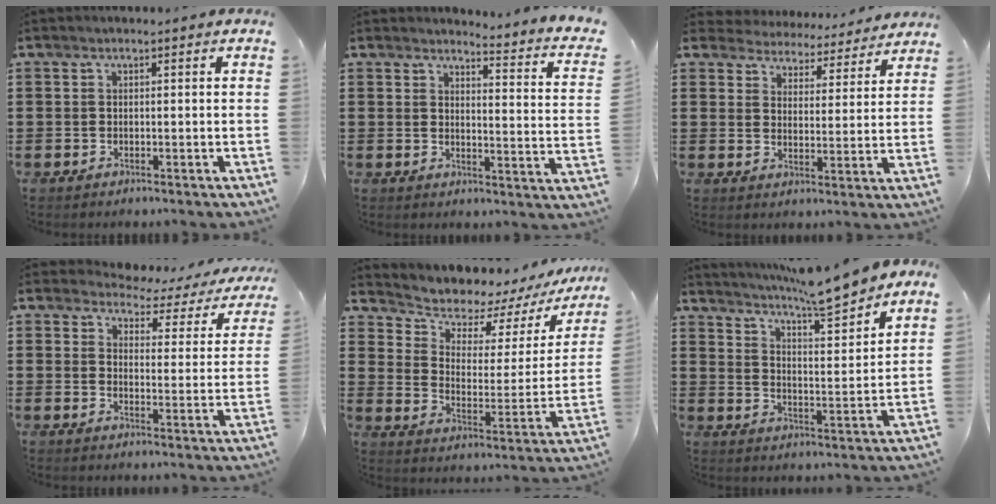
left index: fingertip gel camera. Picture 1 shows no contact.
{"total": 2.9, "force": [2.7, -0.3, 1.1], "torque": [-0.031, -0.032, 0.038]}
{"total": 4.5, "force": [4.4, 0.4, -0.5], "torque": [-0.012, -0.041, 0.072]}
{"total": 2.9, "force": [2.8, 0.8, 0.3], "torque": [-0.028, -0.023, 0.040]}
{"total": 5.5, "force": [5.0, 2.2, 0.9], "torque": [-0.045, -0.043, 0.081]}
{"total": 7.7, "force": [7.1, -0.4, 2.9], "torque": [-0.066, -0.047, 0.119]}